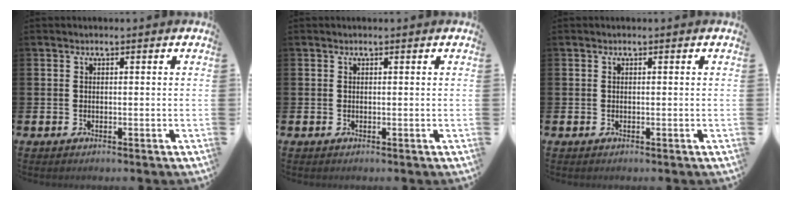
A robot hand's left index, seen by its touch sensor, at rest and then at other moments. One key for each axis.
{"total": 0.0}
{"total": 0.0}